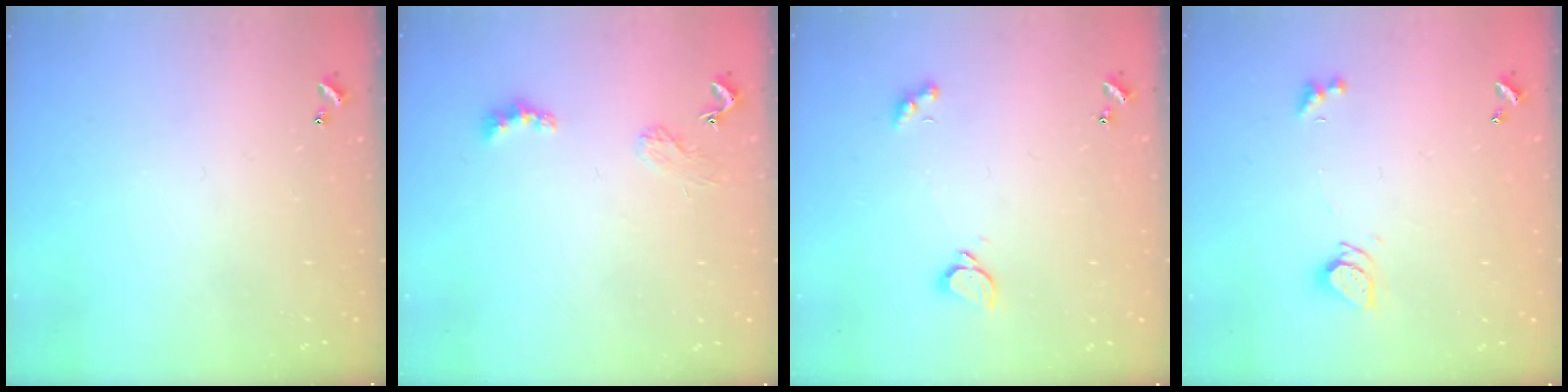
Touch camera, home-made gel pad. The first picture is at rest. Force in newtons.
{"total": 2.4, "press": 2.3, "slide": 0.5}
{"total": 1.8, "press": 1.6, "slide": 0.8}
{"total": 3.6, "press": 3.6, "slide": 0.4}